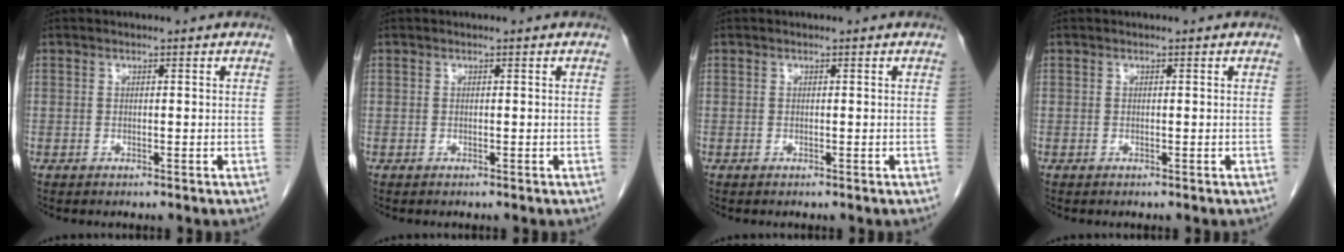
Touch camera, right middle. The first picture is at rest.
{"total": 0.0}
{"total": 0.0}
{"total": 0.0}